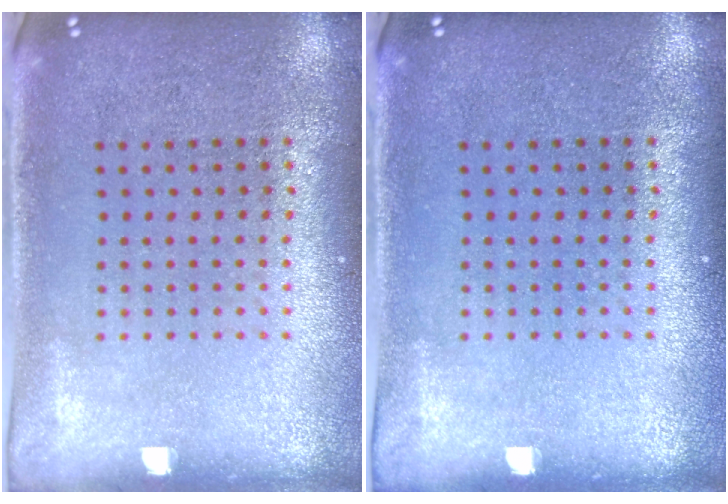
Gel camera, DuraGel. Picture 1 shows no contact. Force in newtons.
{"total": 0.0}